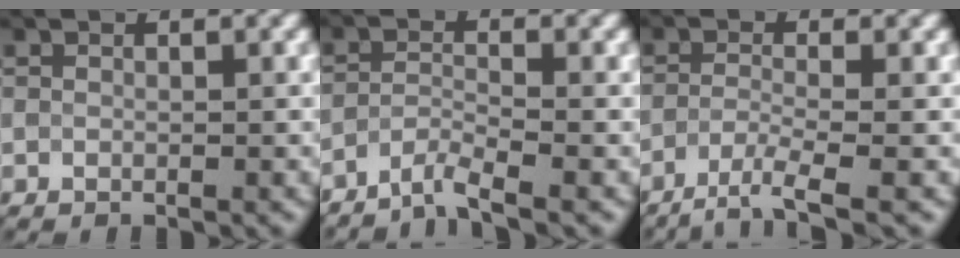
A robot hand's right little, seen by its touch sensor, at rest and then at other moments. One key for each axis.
{"total": 2.6, "fx": -2.6, "fy": -0.2, "fz": 0.4, "tx": -0.009, "ty": -0.004, "tz": -0.058}
{"total": 3.1, "fx": -2.7, "fy": 0.1, "fz": 1.6, "tx": -0.029, "ty": -0.005, "tz": -0.059}